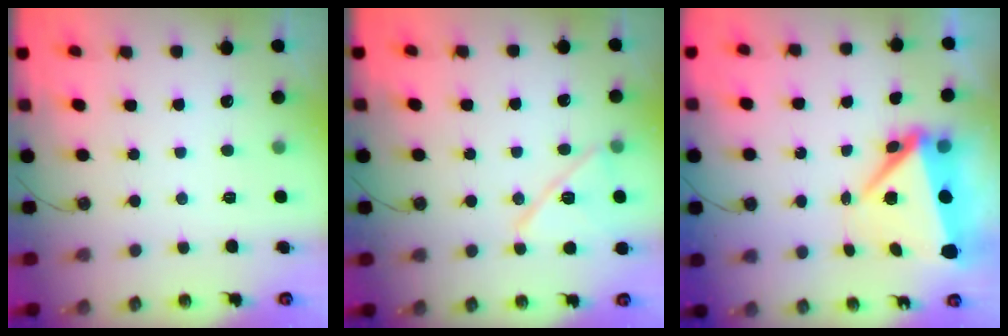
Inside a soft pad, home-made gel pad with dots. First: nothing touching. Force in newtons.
{"total": 13.2, "press": 13.2, "slide": 0.6}
{"total": 8.9, "press": 8.9, "slide": 0.8}